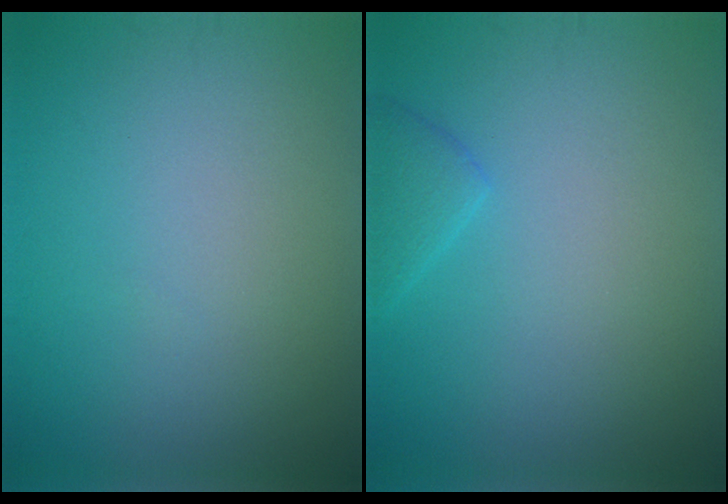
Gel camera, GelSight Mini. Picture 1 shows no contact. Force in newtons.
{"total": 1.7, "press": 1.7, "slide": 0.1}